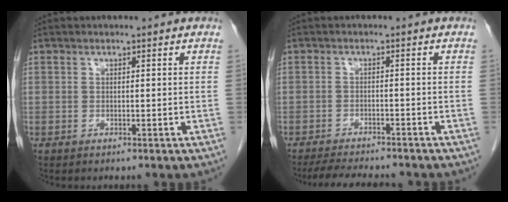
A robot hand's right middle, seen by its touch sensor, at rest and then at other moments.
{"total": 8.5, "force": [-7.7, 1.4, 3.3], "torque": [-0.052, -0.011, -0.113]}